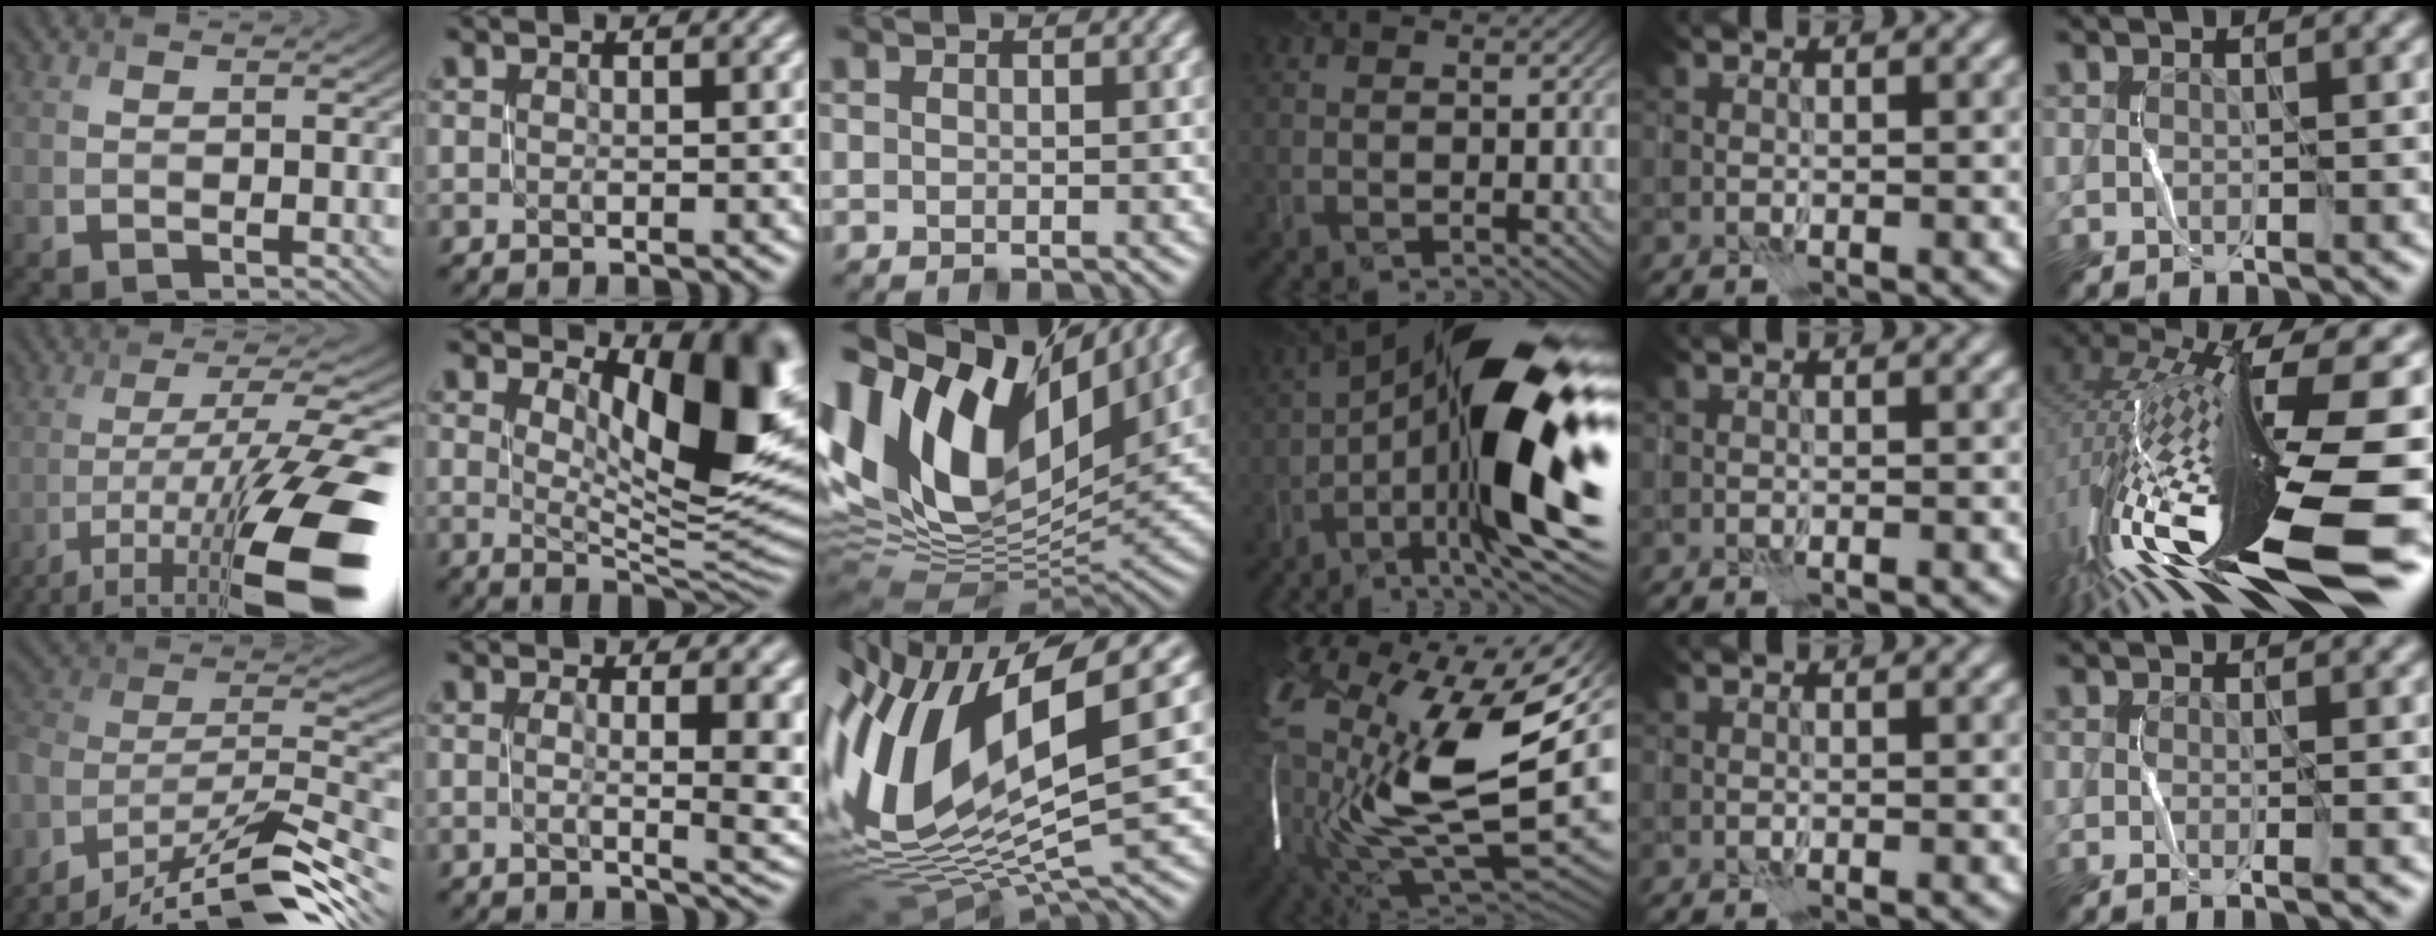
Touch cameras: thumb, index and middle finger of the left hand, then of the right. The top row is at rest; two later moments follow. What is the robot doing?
{"motion": "open", "object": "stapler"}